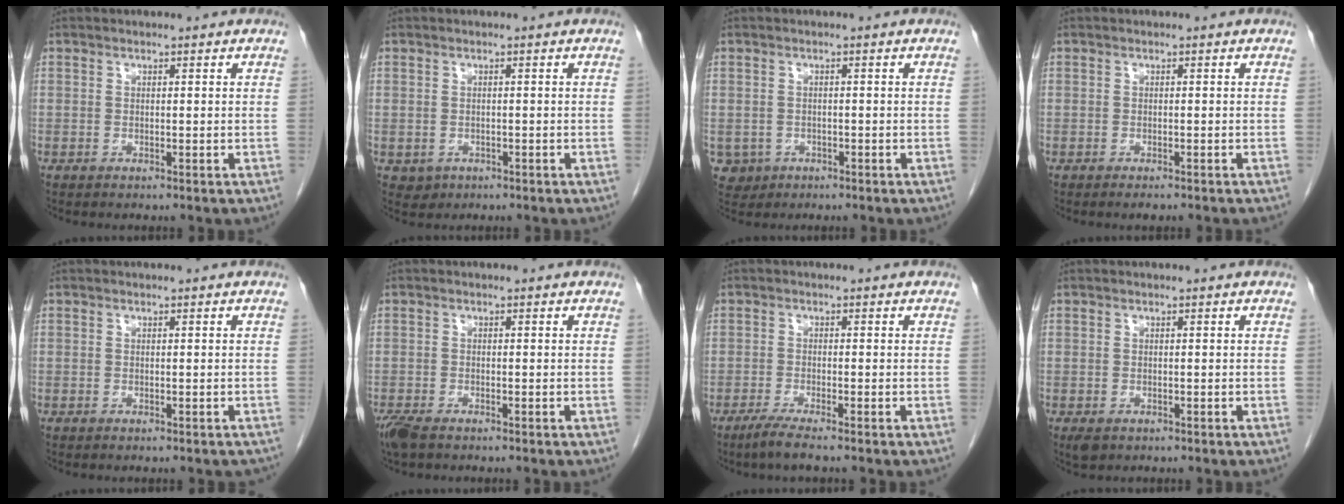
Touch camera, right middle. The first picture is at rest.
{"total": 1.7, "force": [-0.7, 1.5, 0.4], "torque": [-0.005, 0.004, -0.004]}
{"total": 3.5, "force": [-1.6, 3.1, 0.4], "torque": [-0.004, 0.005, -0.023]}
{"total": 1.7, "force": [-1.4, 0.2, 1.0], "torque": [-0.012, -0.003, -0.016]}
{"total": 2.9, "force": [-2.5, 0.9, 1.1], "torque": [-0.010, -0.005, -0.029]}
{"total": 3.8, "force": [-2.8, 1.3, 2.2], "torque": [-0.053, -0.012, -0.053]}
{"total": 3.1, "force": [-2.4, -0.3, 2.0], "torque": [-0.047, -0.008, -0.049]}
{"total": 1.7, "force": [-1.0, 1.1, 1.0], "torque": [-0.017, -0.002, -0.008]}